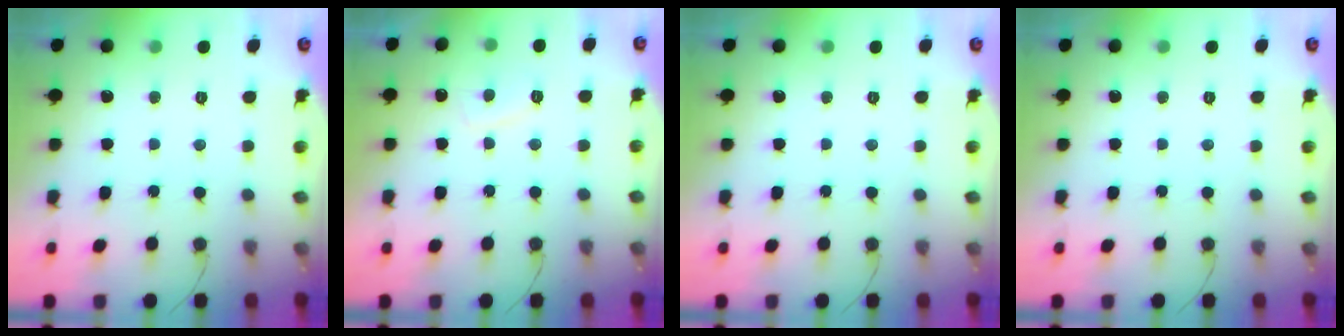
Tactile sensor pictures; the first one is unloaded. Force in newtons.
{"total": 3.0, "press": 3.0, "slide": 0.6}
{"total": 0.0}
{"total": 0.0}